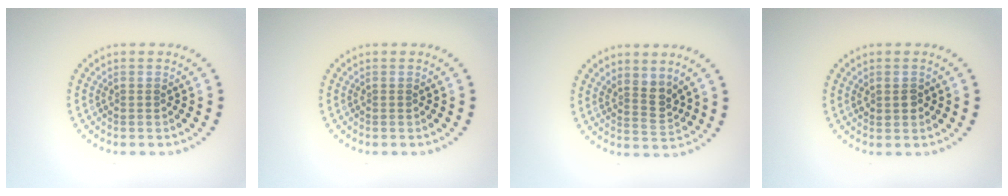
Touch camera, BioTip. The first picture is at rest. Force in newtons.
{"total": 0.0}
{"total": 2.4, "press": 1.9, "slide": 1.5}
{"total": 1.4, "press": 1.3, "slide": 0.3}